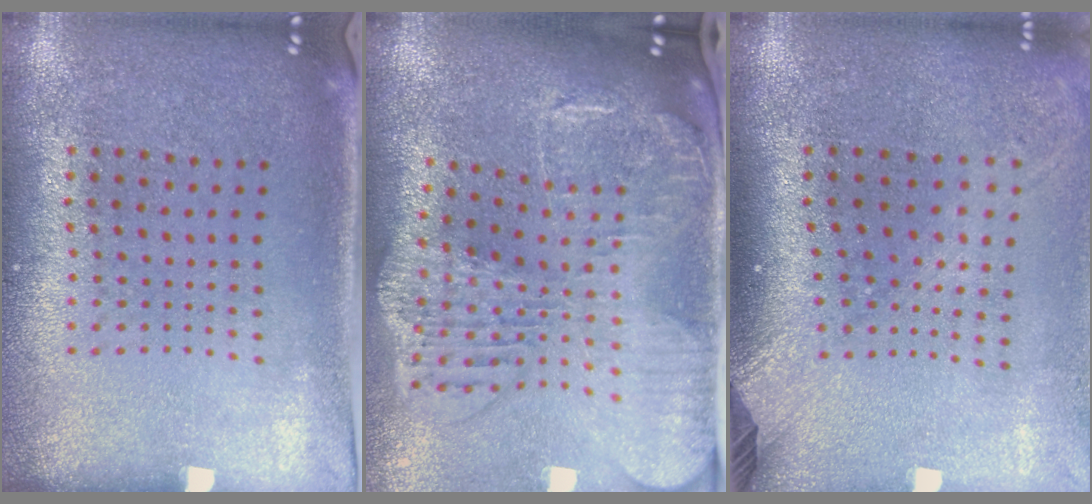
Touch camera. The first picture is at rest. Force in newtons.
{"total": 2.9, "press": 2.5, "slide": 1.5}
{"total": 2.4, "press": 1.8, "slide": 1.6}